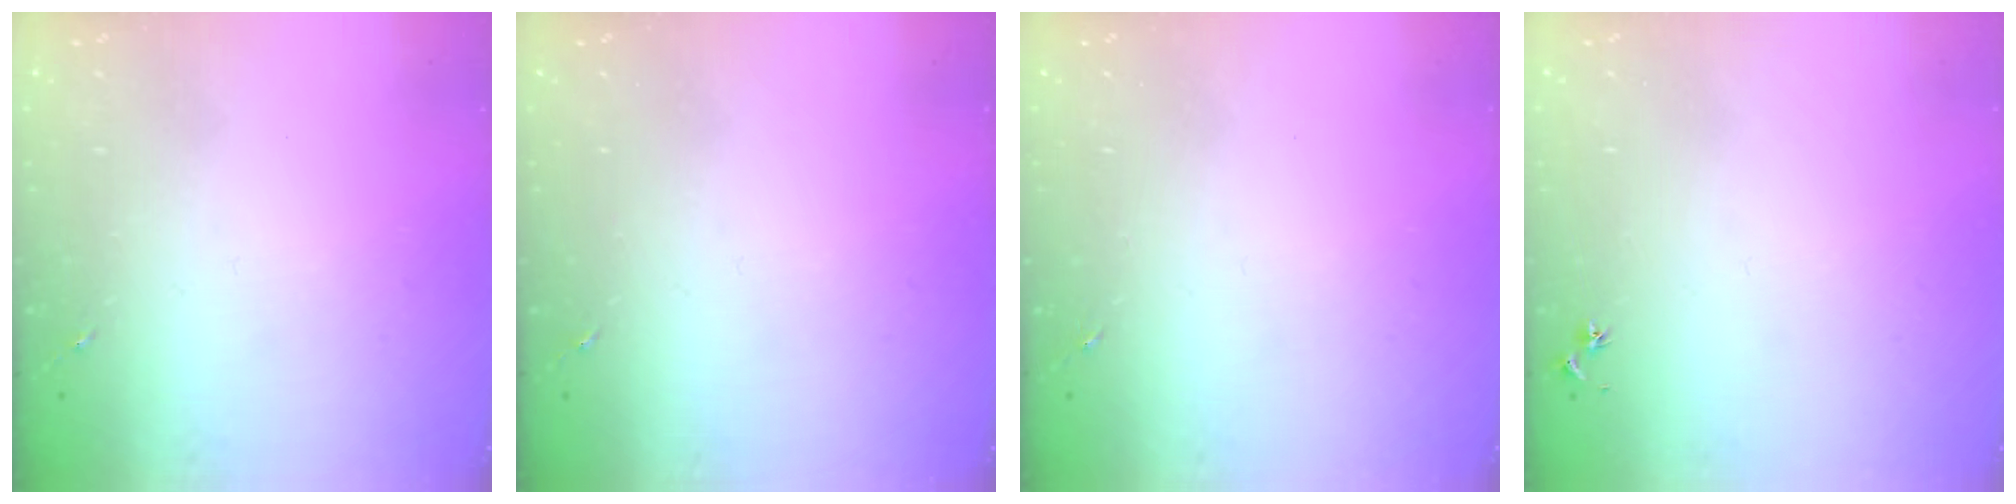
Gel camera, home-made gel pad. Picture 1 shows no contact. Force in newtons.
{"total": 0.0}
{"total": 0.0}
{"total": 3.0, "press": 2.9, "slide": 0.3}